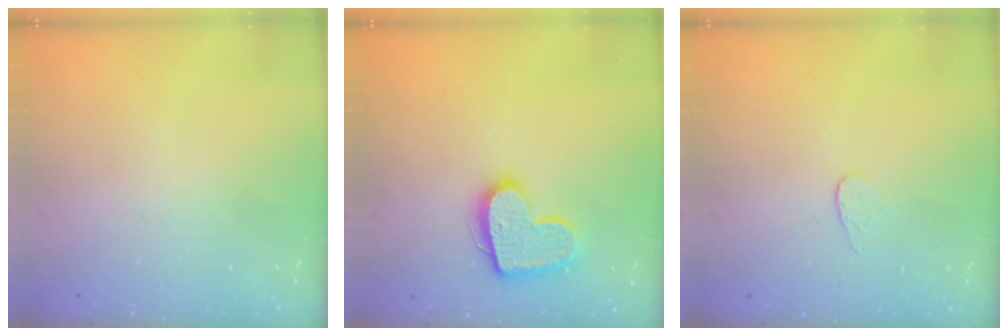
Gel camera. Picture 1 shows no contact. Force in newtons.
{"total": 14.9, "press": 14.9, "slide": 1.0}
{"total": 3.2, "press": 3.2, "slide": 0.3}